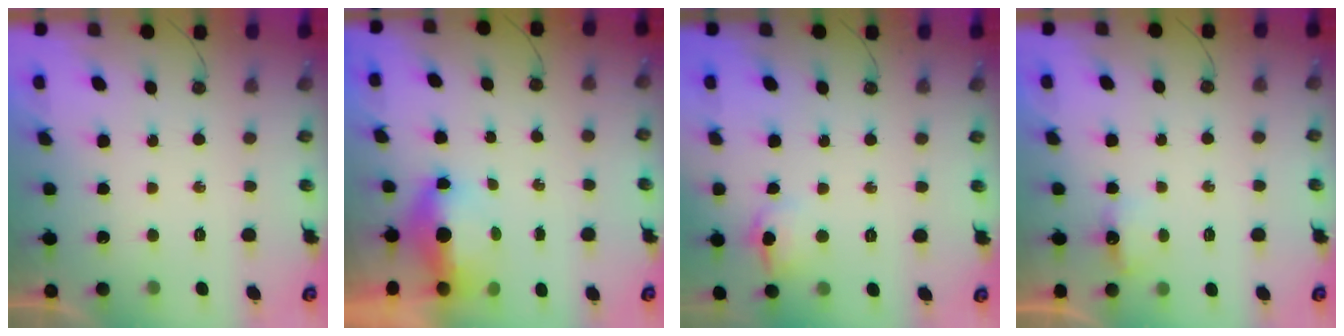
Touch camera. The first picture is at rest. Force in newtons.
{"total": 15.1, "press": 8.0, "slide": 12.8}
{"total": 7.3, "press": 7.2, "slide": 1.3}
{"total": 3.0, "press": 3.0, "slide": 0.5}